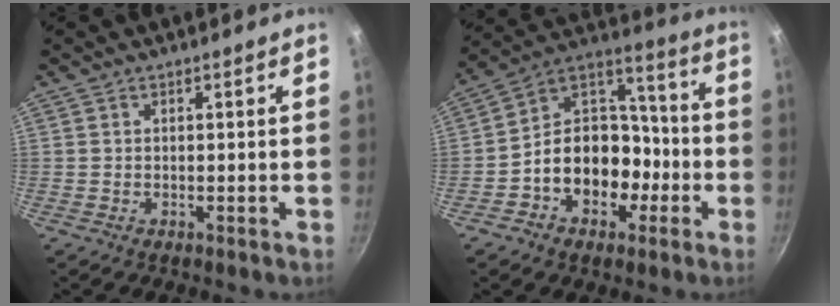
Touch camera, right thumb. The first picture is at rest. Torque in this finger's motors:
{"motor_torque": [0.14, 0.45, -0.12, -0.11, 0.10]}